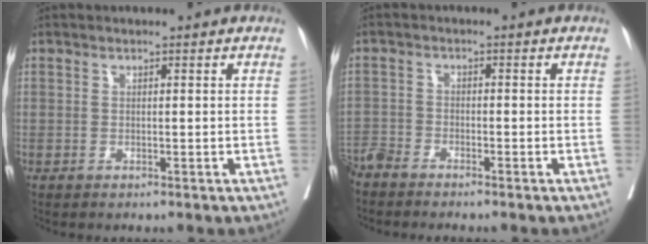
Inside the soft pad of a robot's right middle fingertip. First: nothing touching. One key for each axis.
{"total": 4.4, "fx": -4.2, "fy": 0.3, "fz": 1.3, "tx": -0.015, "ty": -0.009, "tz": -0.080}